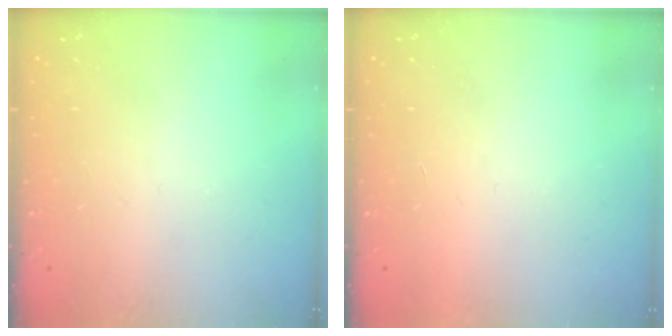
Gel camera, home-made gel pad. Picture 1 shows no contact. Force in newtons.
{"total": 1.5, "press": 1.5, "slide": 0.1}